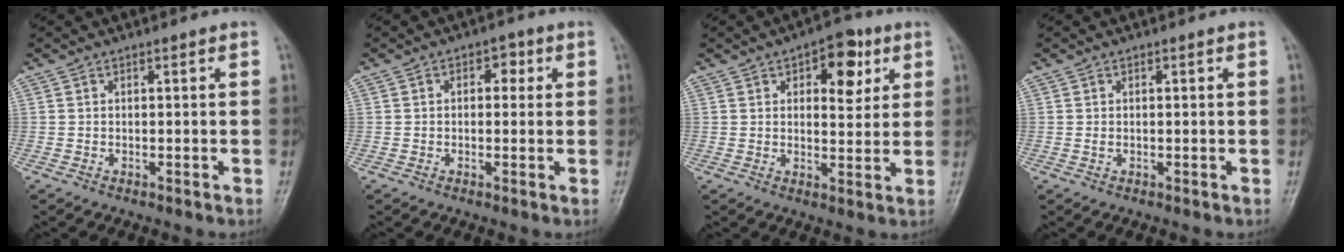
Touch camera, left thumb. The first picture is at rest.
{"total": 3.4, "force": [0.8, 2.3, 2.4], "torque": [-0.012, 0.004, 0.004]}
{"total": 9.1, "force": [3.9, 4.9, 6.5], "torque": [-0.049, -0.010, 0.047]}
{"total": 0.6, "force": [0.0, 0.3, 0.5], "torque": [-0.016, 0.007, 0.005]}